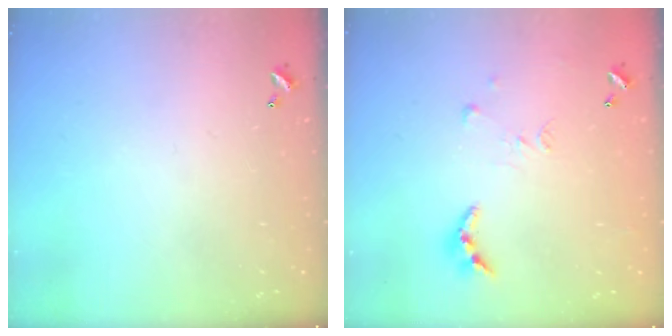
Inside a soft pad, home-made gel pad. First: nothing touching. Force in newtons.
{"total": 8.1, "press": 8.1, "slide": 0.7}